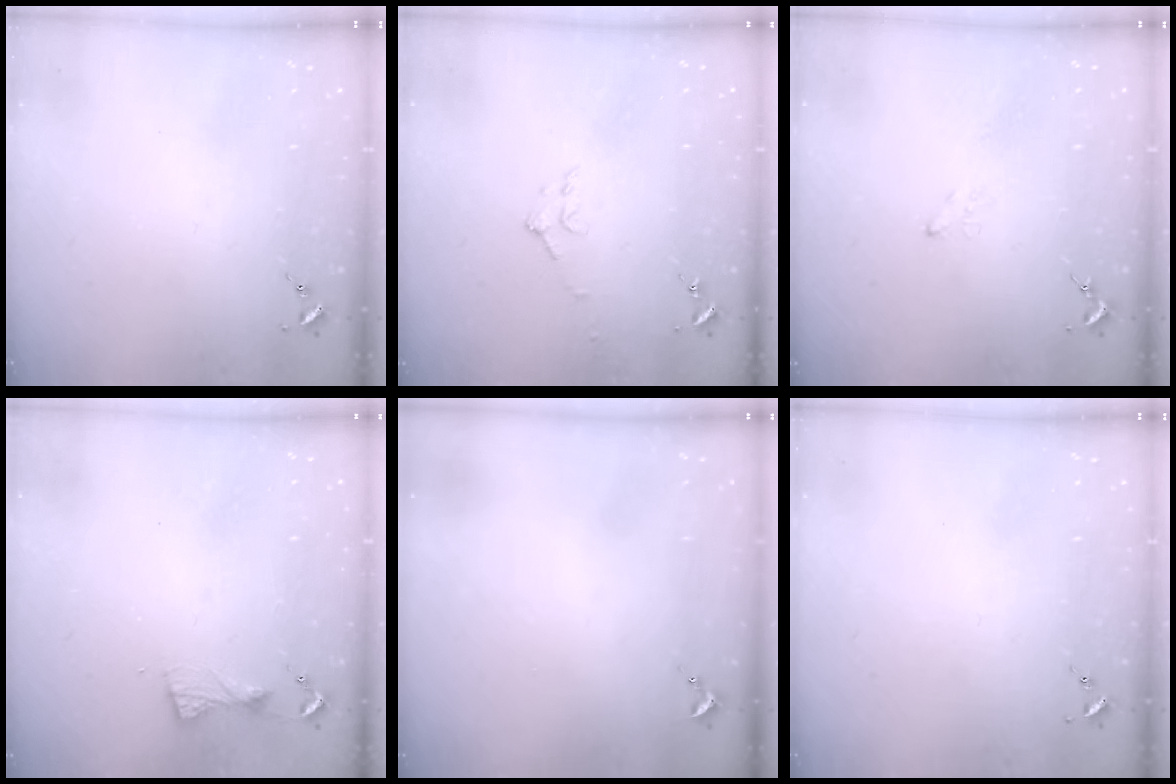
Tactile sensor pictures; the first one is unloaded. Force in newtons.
{"total": 6.0, "press": 6.0, "slide": 0.7}
{"total": 4.2, "press": 4.1, "slide": 0.5}
{"total": 5.3, "press": 5.3, "slide": 0.6}
{"total": 0.9, "press": 0.9, "slide": 0.0}
{"total": 0.0}